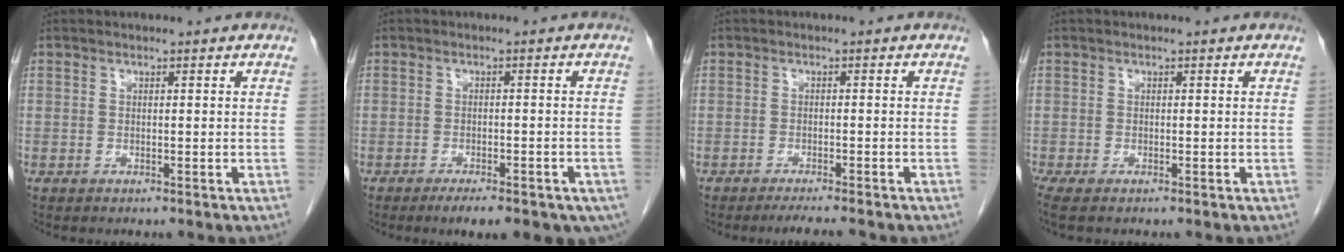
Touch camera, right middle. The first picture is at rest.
{"total": 10.7, "force": [-7.2, 3.5, 7.1], "torque": [-0.072, -0.004, -0.091]}
{"total": 4.6, "force": [-4.0, 0.2, 2.3], "torque": [-0.027, -0.008, -0.059]}
{"total": 1.8, "force": [-1.4, 0.1, 1.1], "torque": [-0.024, -0.008, -0.027]}